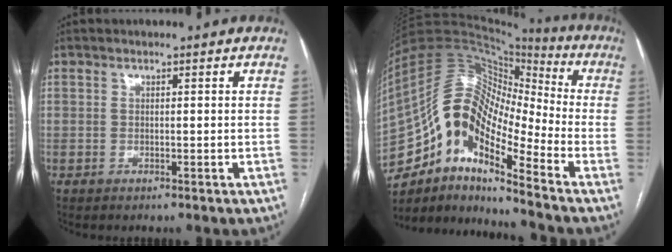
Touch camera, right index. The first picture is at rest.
{"total": 16.8, "force": [-9.6, 5.5, 12.6], "torque": [-0.233, 0.048, -0.170]}